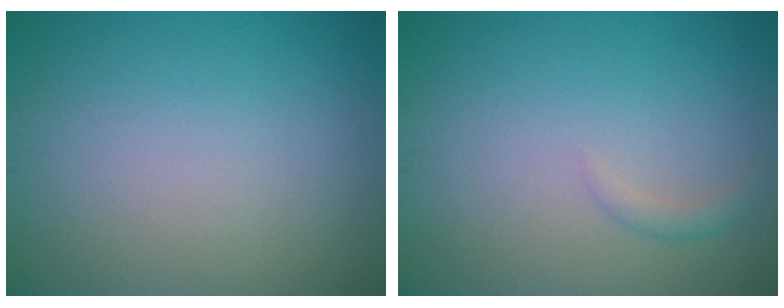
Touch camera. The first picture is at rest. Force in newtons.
{"total": 1.0, "press": 1.0, "slide": 0.0}